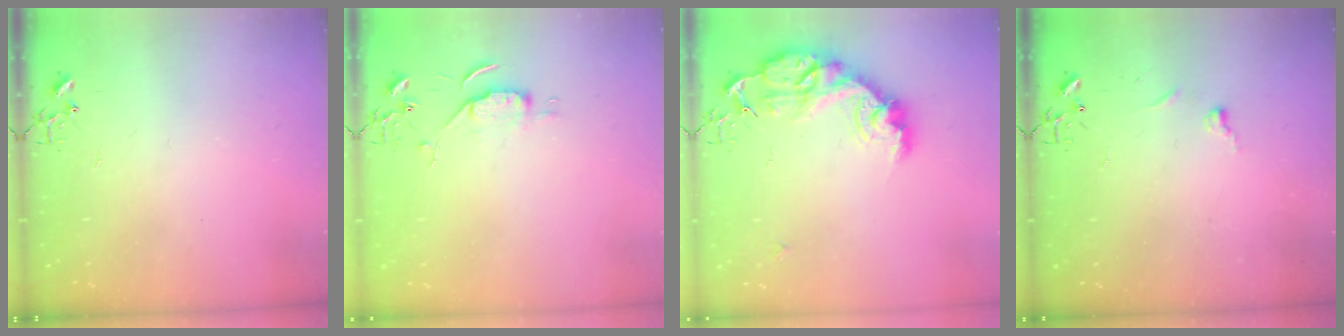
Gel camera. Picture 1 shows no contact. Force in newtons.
{"total": 5.1, "press": 5.1, "slide": 0.6}
{"total": 16.8, "press": 16.8, "slide": 1.3}
{"total": 4.9, "press": 4.8, "slide": 0.6}